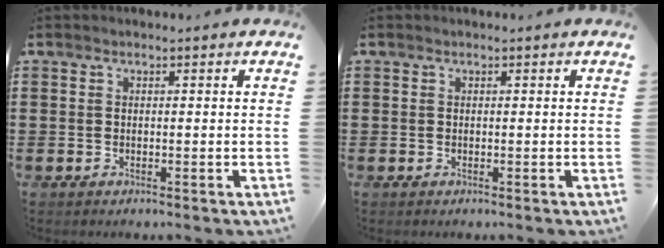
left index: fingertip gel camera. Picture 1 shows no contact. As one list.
[{"total": 0.0}]